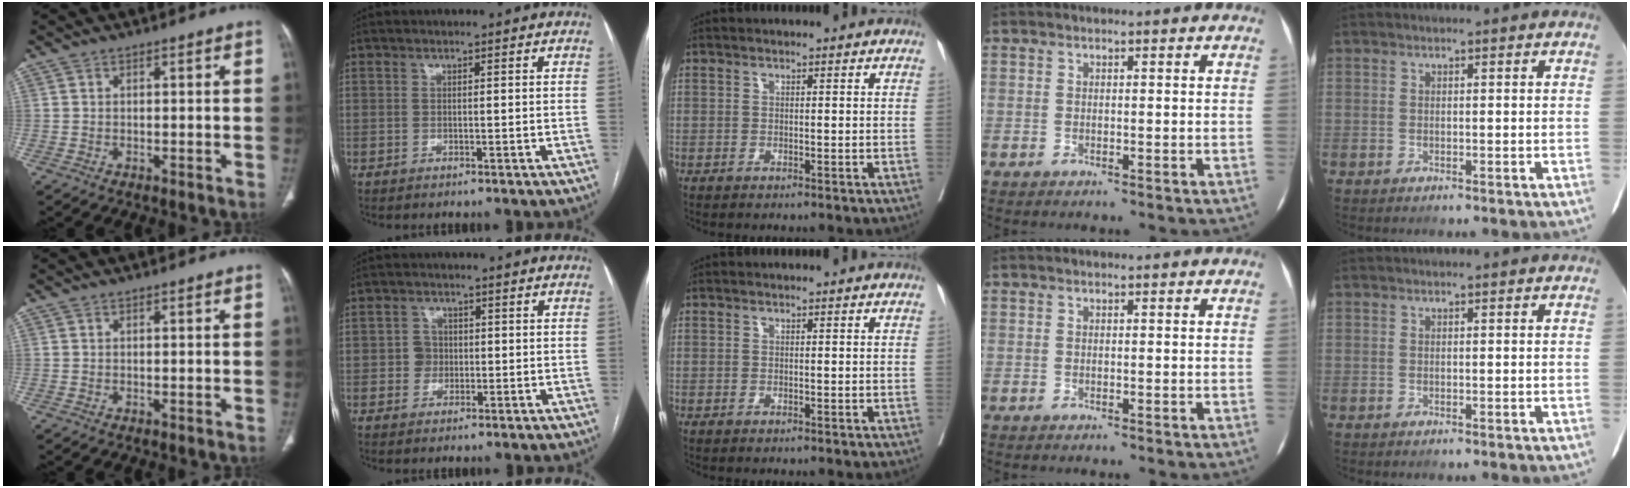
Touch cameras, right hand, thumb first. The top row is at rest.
{"index": {"total": 2.6, "force": [-0.2, 2.5, 0.7], "torque": [-0.003, 0.009, -0.004]}}